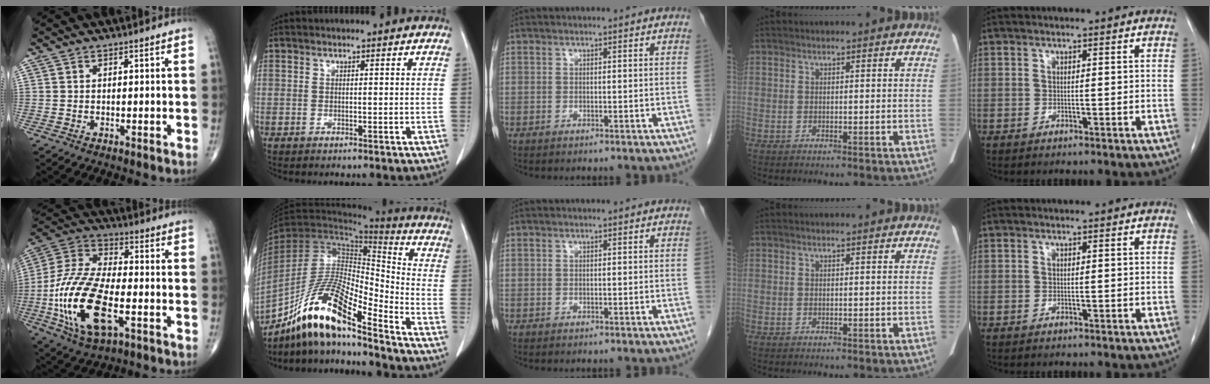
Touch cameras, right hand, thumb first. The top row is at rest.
{"thumb": {"total": 20.6, "force": [-5.9, 9.5, 17.3], "torque": [-0.361, 0.016, -0.104]}, "index": {"total": 17.4, "force": [-12.9, 2.5, 11.4], "torque": [-0.216, -0.002, -0.236]}}